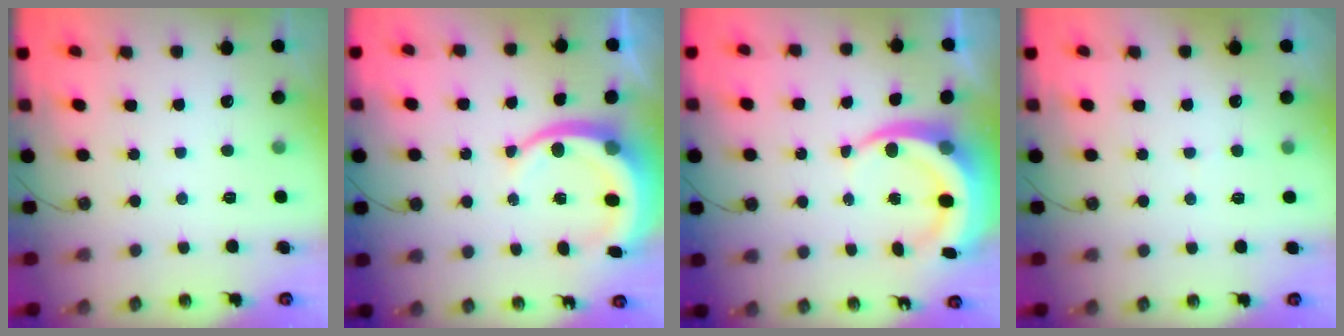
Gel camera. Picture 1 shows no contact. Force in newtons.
{"total": 11.0, "press": 10.8, "slide": 1.8}
{"total": 9.7, "press": 9.6, "slide": 1.4}
{"total": 2.8, "press": 2.6, "slide": 1.1}